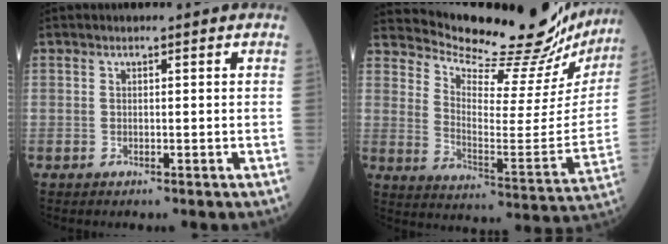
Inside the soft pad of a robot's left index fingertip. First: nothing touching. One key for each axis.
{"total": 24.2, "fx": 23.0, "fy": 3.1, "fz": 7.0, "tx": -0.118, "ty": -0.097, "tz": 0.296}